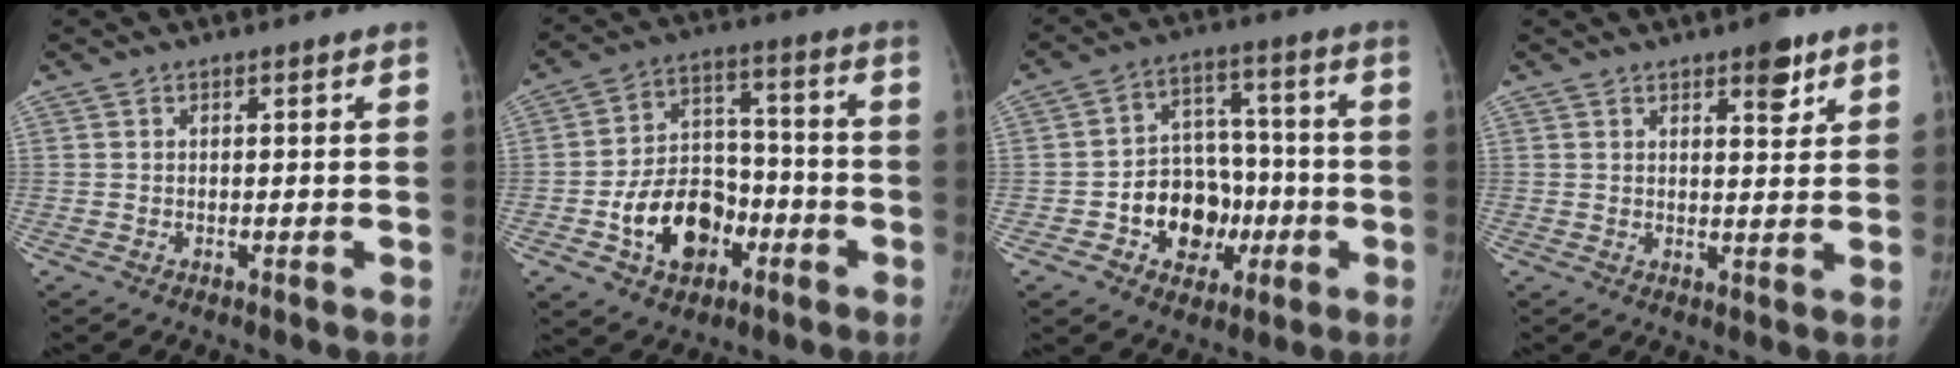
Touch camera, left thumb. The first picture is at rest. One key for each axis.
{"total": 14.8, "fx": -5.7, "fy": 10.5, "fz": 8.8, "tx": -0.107, "ty": 0.043, "tz": -0.090}
{"total": 13.5, "fx": -3.9, "fy": 10.4, "fz": 7.6, "tx": -0.061, "ty": 0.043, "tz": -0.056}
{"total": 5.0, "fx": 3.1, "fy": 1.9, "fz": 3.4, "tx": -0.031, "ty": -0.017, "tz": 0.040}